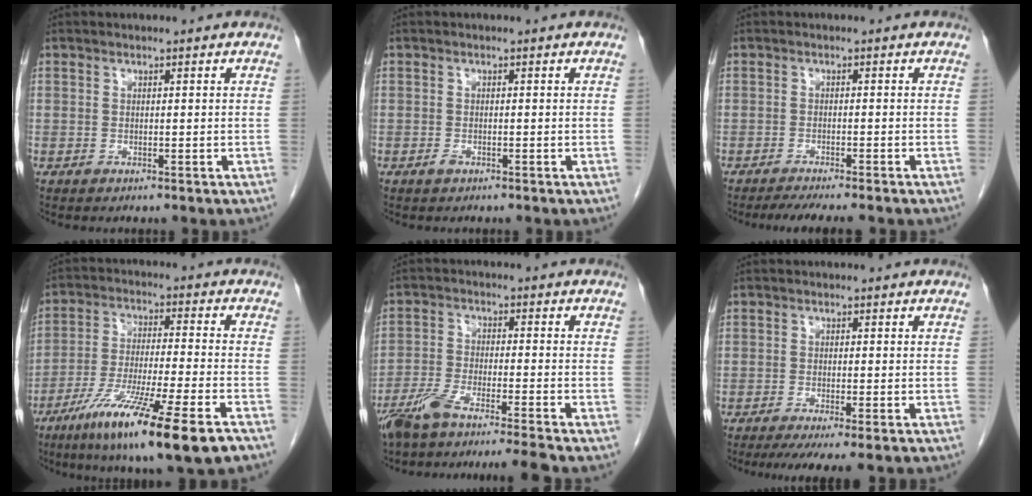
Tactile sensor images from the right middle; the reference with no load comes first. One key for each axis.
{"total": 0.7, "fx": -0.4, "fy": 0.3, "fz": 0.4, "tx": -0.009, "ty": 0.001, "tz": -0.006}
{"total": 6.3, "fx": -5.3, "fy": 0.5, "fz": 3.3, "tx": -0.040, "ty": -0.008, "tz": -0.081}
{"total": 17.3, "fx": -10.4, "fy": 0.3, "fz": 13.9, "tx": -0.227, "ty": -0.052, "tz": -0.177}
{"total": 10.6, "fx": -9.0, "fy": -1.3, "fz": 5.4, "tx": -0.082, "ty": -0.020, "tz": -0.149}
{"total": 6.1, "fx": -4.4, "fy": 0.4, "fz": 4.3, "tx": -0.057, "ty": -0.016, "tz": -0.069}